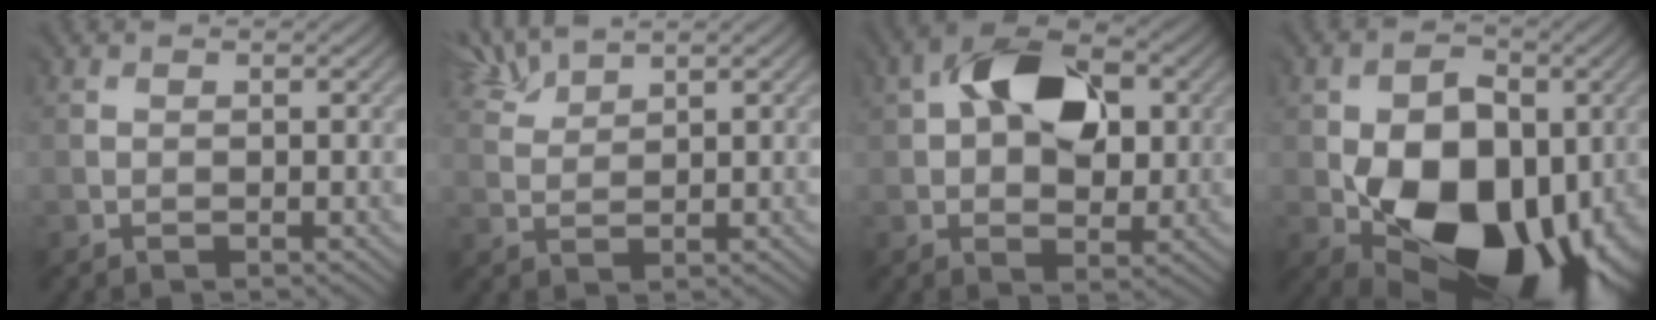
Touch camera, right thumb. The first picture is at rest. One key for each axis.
{"total": 3.7, "fx": 3.5, "fy": 0.8, "fz": 0.9, "tx": -0.032, "ty": 0.013, "tz": 0.078}
{"total": 11.7, "fx": 2.8, "fy": 7.4, "fz": 8.6, "tx": -0.146, "ty": 0.015, "tz": 0.043}
{"total": 17.0, "fx": -3.4, "fy": 11.4, "fz": 12.1, "tx": -0.159, "ty": -0.027, "tz": -0.045}